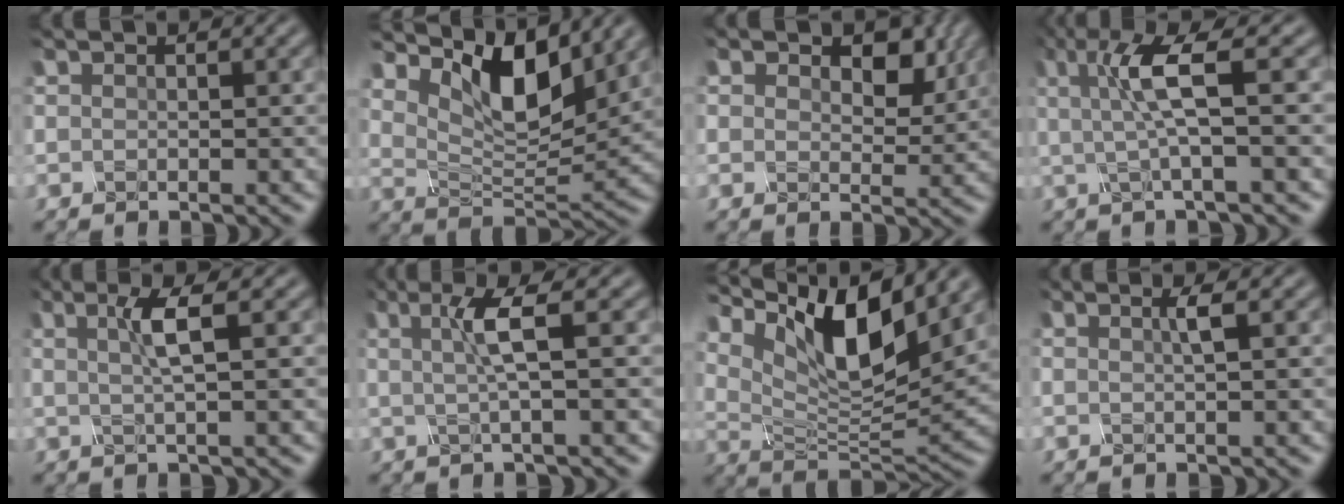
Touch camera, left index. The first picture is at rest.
{"total": 8.2, "force": [4.3, 3.7, 5.9], "torque": [-0.101, -0.001, 0.079]}
{"total": 3.9, "force": [1.8, 2.7, 2.1], "torque": [-0.037, -0.006, 0.020]}
{"total": 4.2, "force": [0.0, 0.3, 4.2], "torque": [-0.085, 0.002, 0.003]}
{"total": 2.3, "force": [0.1, 0.3, 2.3], "torque": [-0.037, 0.001, 0.002]}
{"total": 2.8, "force": [-0.1, 0.2, 2.8], "torque": [-0.049, 0.002, -0.001]}
{"total": 10.4, "force": [5.1, 3.7, 8.3], "torque": [-0.146, -0.002, 0.099]}
{"total": 0.8, "force": [-0.2, 0.1, 0.8], "torque": [-0.008, 0.001, -0.007]}